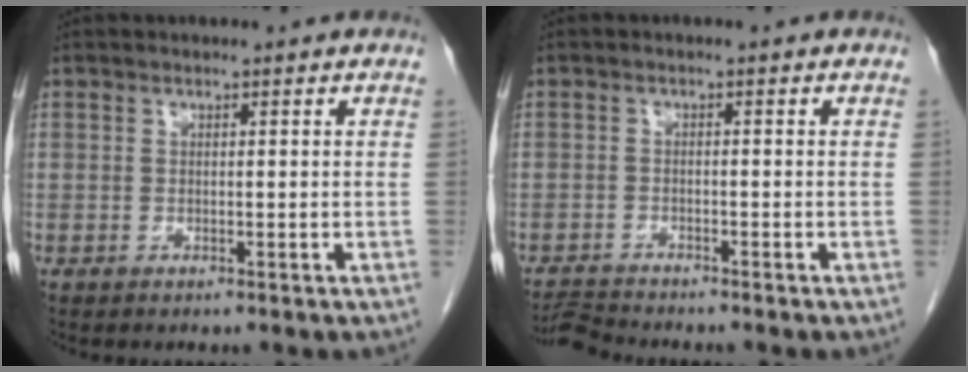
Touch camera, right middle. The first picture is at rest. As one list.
[{"total": 2.9, "force": [-2.9, -0.6, -0.1], "torque": [0.002, -0.019, -0.050]}]